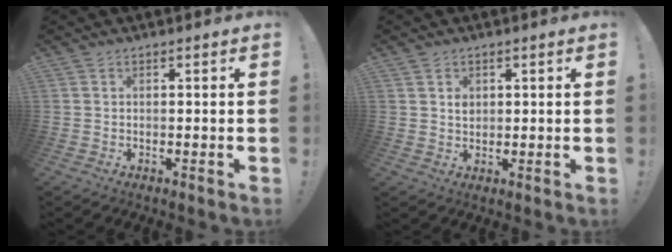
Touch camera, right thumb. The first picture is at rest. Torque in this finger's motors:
{"motor_torque": [0.05, 0.05, -0.13, -0.03, 0.00]}